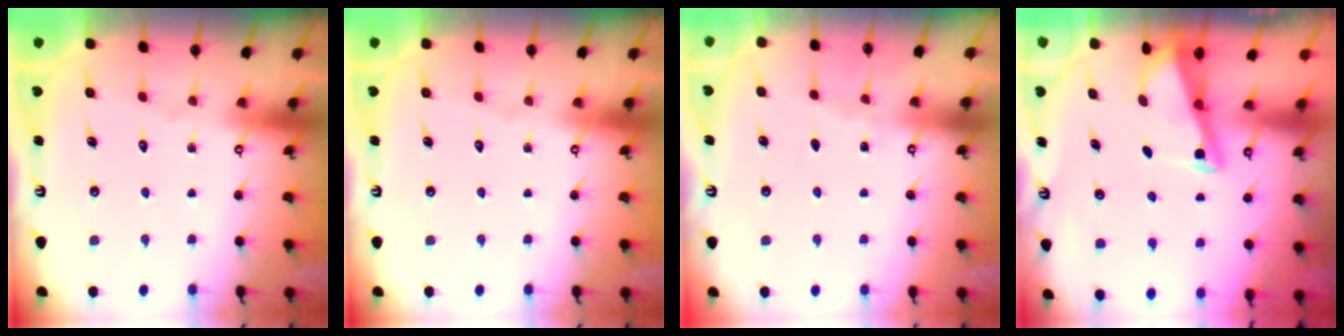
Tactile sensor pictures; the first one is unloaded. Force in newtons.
{"total": 0.0}
{"total": 2.4, "press": 2.3, "slide": 0.4}
{"total": 2.7, "press": 2.7, "slide": 0.3}